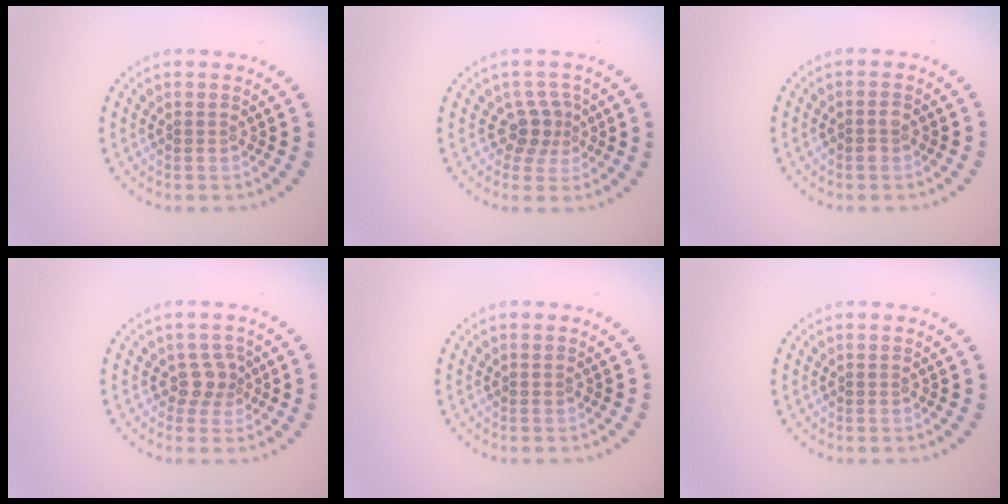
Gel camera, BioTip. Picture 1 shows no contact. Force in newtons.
{"total": 2.5, "press": 1.7, "slide": 1.8}
{"total": 1.0, "press": 0.9, "slide": 0.3}
{"total": 2.1, "press": 1.6, "slide": 1.3}
{"total": 0.0}
{"total": 0.0}